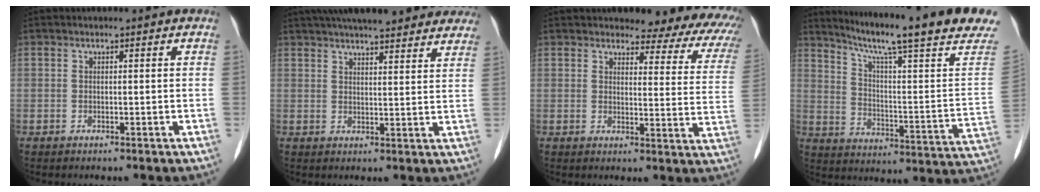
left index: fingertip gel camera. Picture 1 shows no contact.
{"total": 21.3, "force": [18.3, 4.4, 10.0], "torque": [-0.151, 0.040, 0.236]}
{"total": 16.4, "force": [14.8, 3.9, 5.9], "torque": [-0.035, -0.060, 0.141]}
{"total": 23.5, "force": [18.0, 0.5, 15.1], "torque": [-0.224, -0.040, 0.241]}